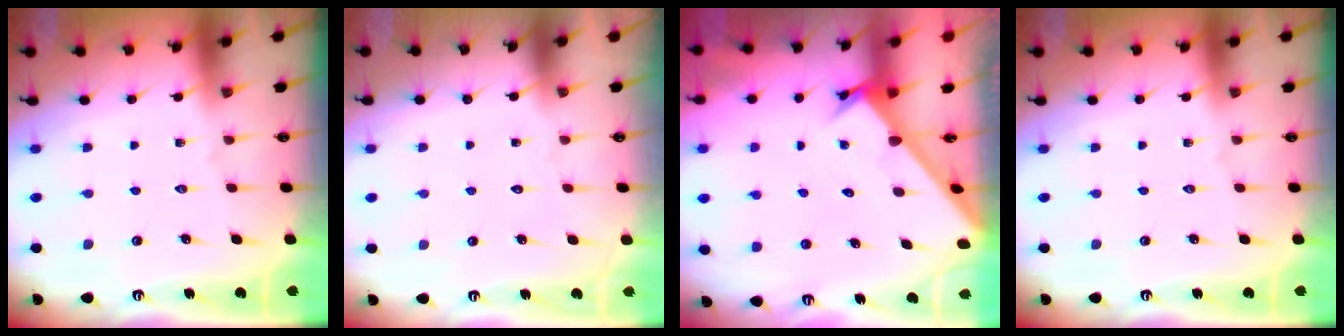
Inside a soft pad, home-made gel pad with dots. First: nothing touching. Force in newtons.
{"total": 1.5, "press": 1.5, "slide": 0.0}
{"total": 2.6, "press": 2.6, "slide": 0.2}
{"total": 0.0}